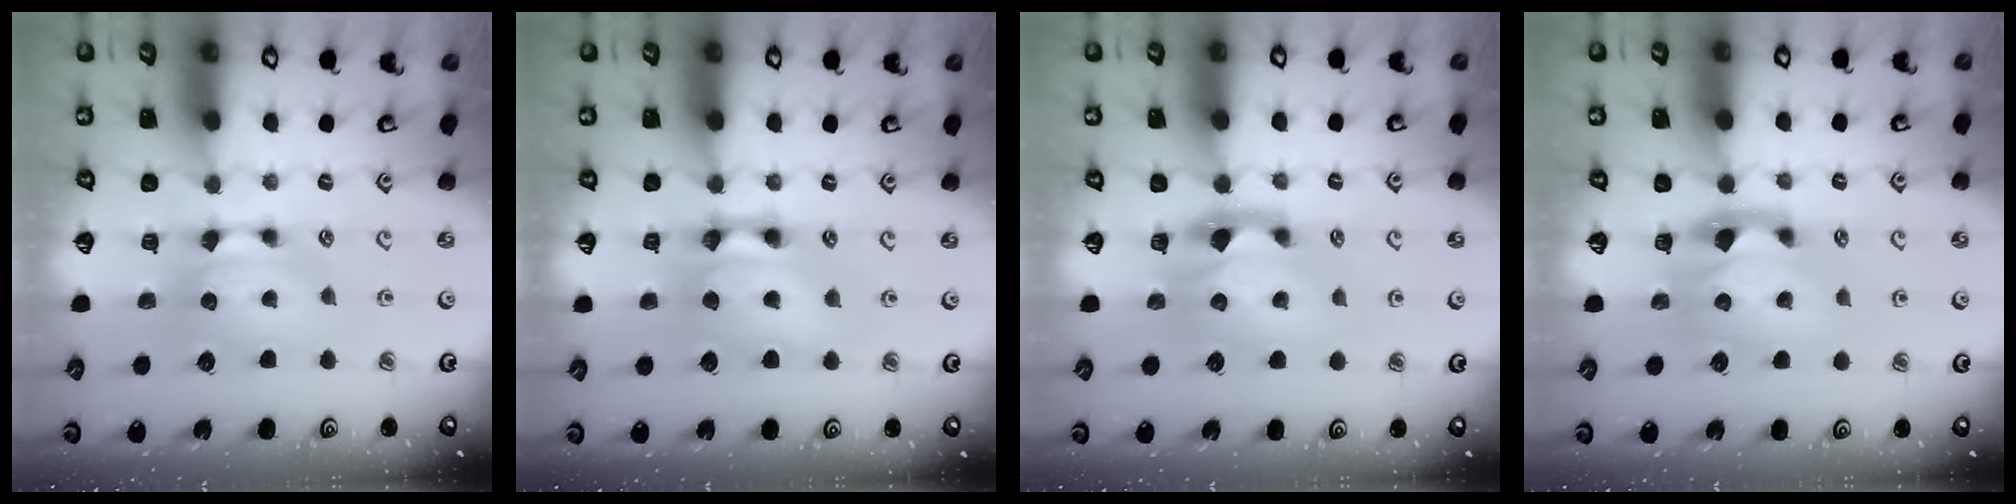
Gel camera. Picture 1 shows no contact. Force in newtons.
{"total": 4.2, "press": 4.2, "slide": 0.3}
{"total": 2.0, "press": 1.6, "slide": 1.2}
{"total": 2.1, "press": 1.6, "slide": 1.2}